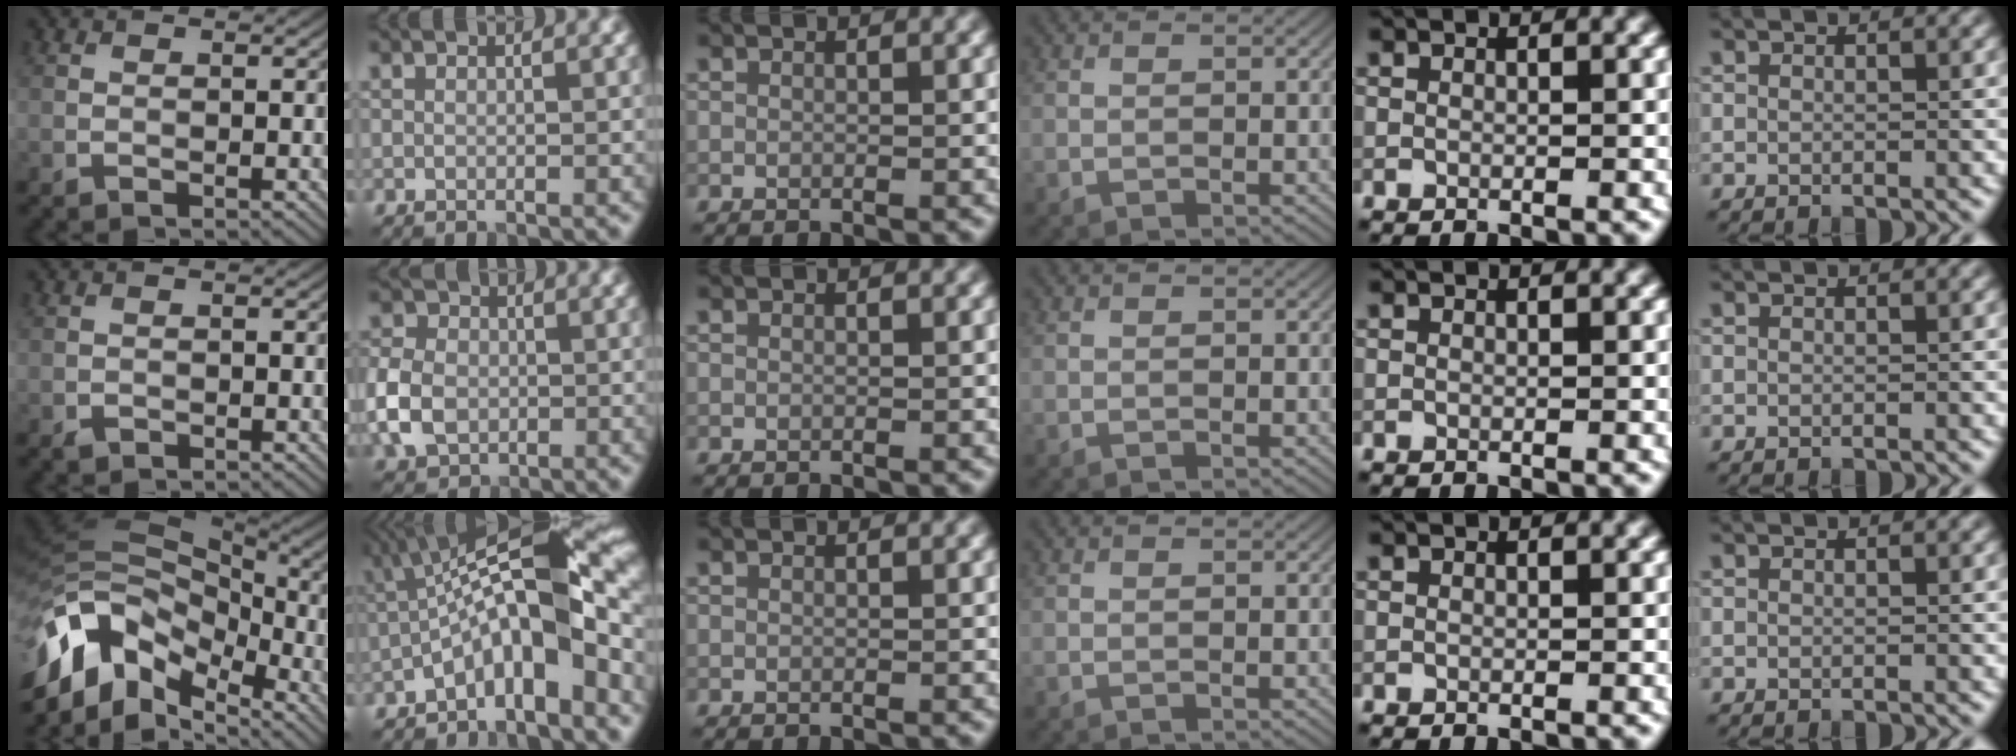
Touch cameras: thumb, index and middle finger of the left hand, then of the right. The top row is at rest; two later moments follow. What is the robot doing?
{"motion": "lift_and_place", "object": "coin"}